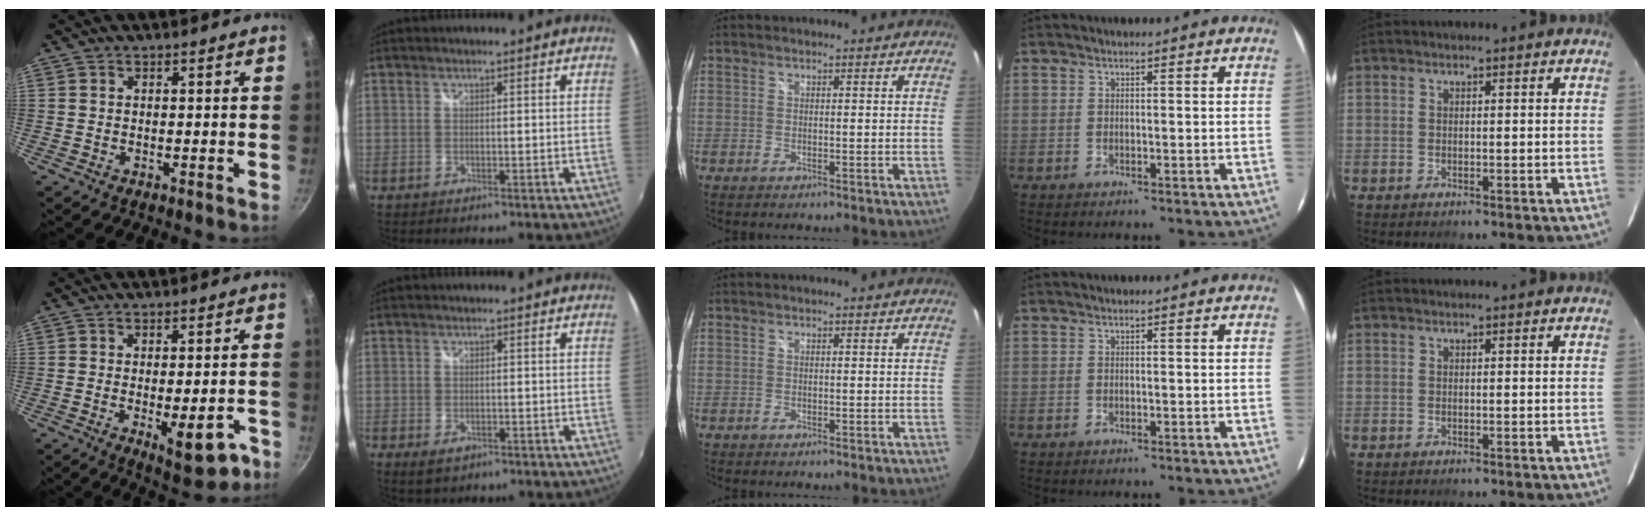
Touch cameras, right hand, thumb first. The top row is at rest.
{"thumb": {"total": 9.9, "force": [-3.9, 3.8, 8.3], "torque": [-0.081, 0.013, -0.041]}, "index": {"total": 3.2, "force": [-1.7, 1.9, 2.0], "torque": [-0.040, -0.009, -0.026]}}